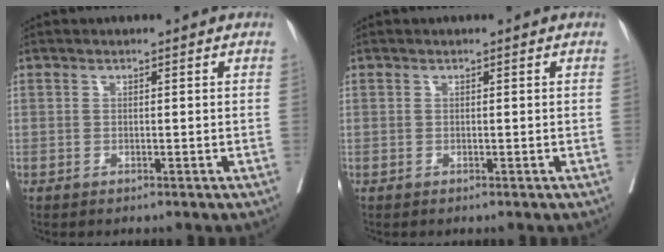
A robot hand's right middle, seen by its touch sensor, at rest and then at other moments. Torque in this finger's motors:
{"motor_torque": [0.00, 0.00, 0.00, 0.00]}